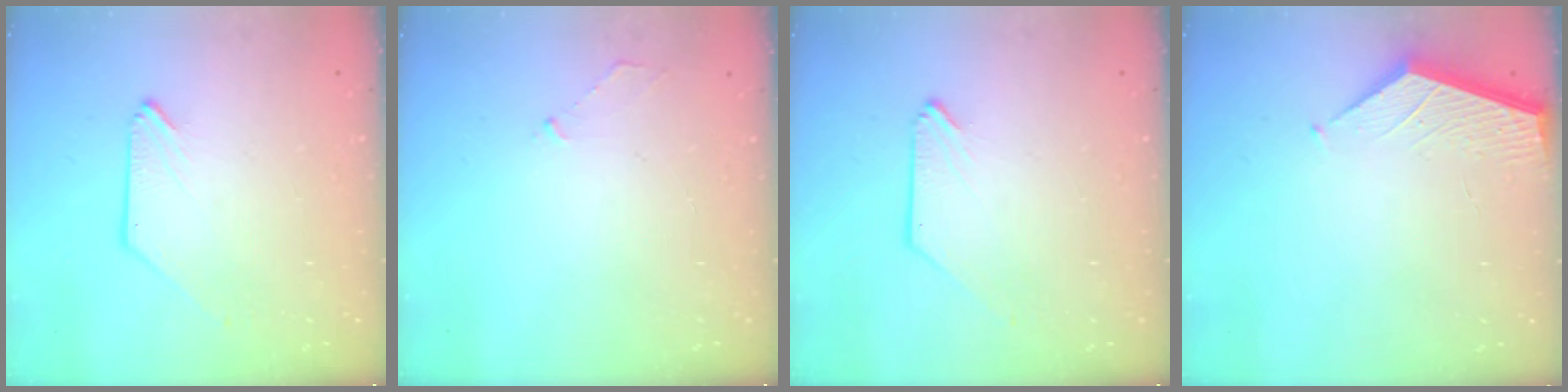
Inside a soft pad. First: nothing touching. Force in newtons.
{"total": 2.2, "press": 2.1, "slide": 0.4}
{"total": 0.0}
{"total": 2.4, "press": 2.4, "slide": 0.2}